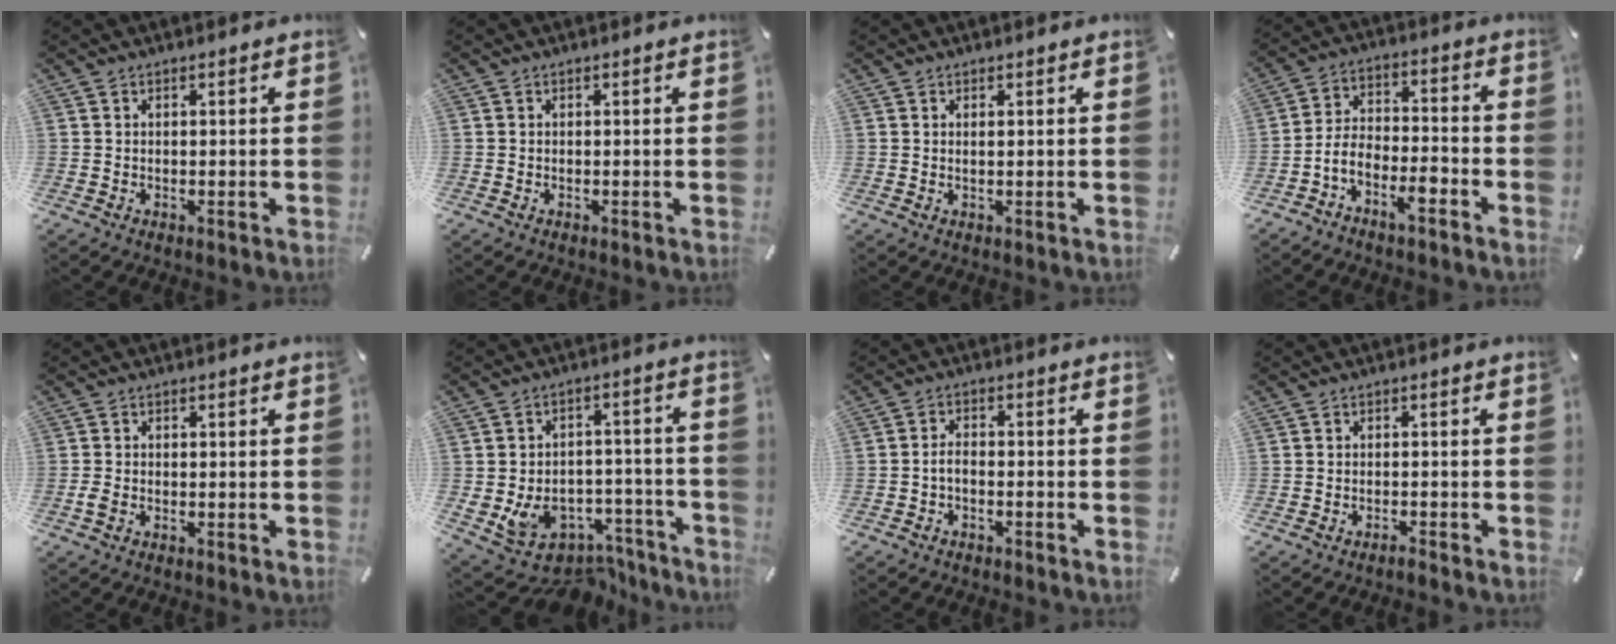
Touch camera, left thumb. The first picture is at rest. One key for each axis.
{"total": 0.0}
{"total": 0.8, "fx": 0.4, "fy": 0.0, "fz": 0.7, "tx": -0.013, "ty": -0.001, "tz": 0.006}
{"total": 7.1, "fx": -5.0, "fy": 3.3, "fz": 3.9, "tx": -0.088, "ty": 0.004, "tz": -0.098}
{"total": 1.5, "fx": -0.8, "fy": 0.7, "fz": 1.0, "tx": -0.026, "ty": -0.001, "tz": -0.016}
{"total": 10.2, "fx": -4.2, "fy": 8.5, "fz": 3.8, "tx": -0.054, "ty": 0.018, "tz": -0.059}
{"total": 2.9, "fx": -1.8, "fy": 1.3, "fz": 1.8, "tx": -0.040, "ty": 0.008, "tz": -0.036}
{"total": 1.5, "fx": -1.4, "fy": 0.2, "fz": 0.5, "tx": -0.013, "ty": 0.001, "tz": -0.027}